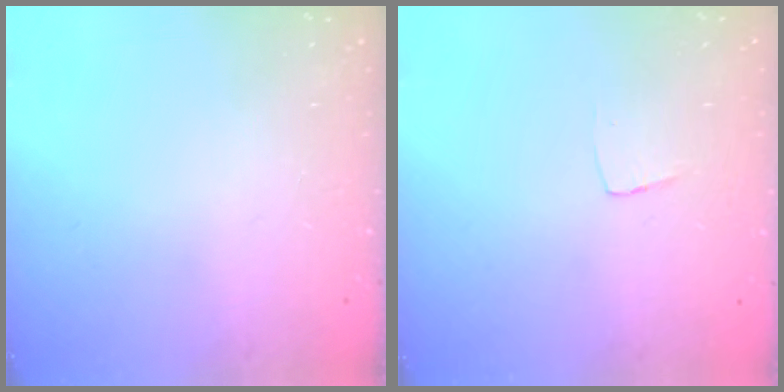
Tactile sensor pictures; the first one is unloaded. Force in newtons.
{"total": 3.3, "press": 3.3, "slide": 0.2}